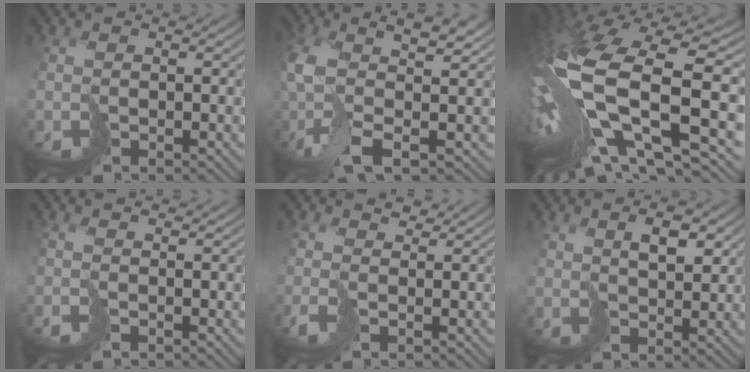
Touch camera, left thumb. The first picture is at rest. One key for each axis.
{"total": 9.7, "fx": -0.6, "fy": 3.6, "fz": 8.9, "tx": -0.192, "ty": -0.009, "tz": -0.020}
{"total": 19.4, "fx": -2.0, "fy": 9.0, "fz": 17.0, "tx": -0.373, "ty": -0.034, "tz": -0.029}
{"total": 1.1, "fx": -0.2, "fy": 0.1, "fz": 1.1, "tx": -0.024, "ty": 0.003, "tz": -0.012}
{"total": 2.3, "fx": -0.1, "fy": 1.0, "fz": 2.0, "tx": -0.060, "ty": 0.007, "tz": -0.010}
{"total": 3.7, "fx": 2.3, "fy": 1.3, "fz": 2.6, "tx": -0.044, "ty": -0.001, "tz": 0.047}